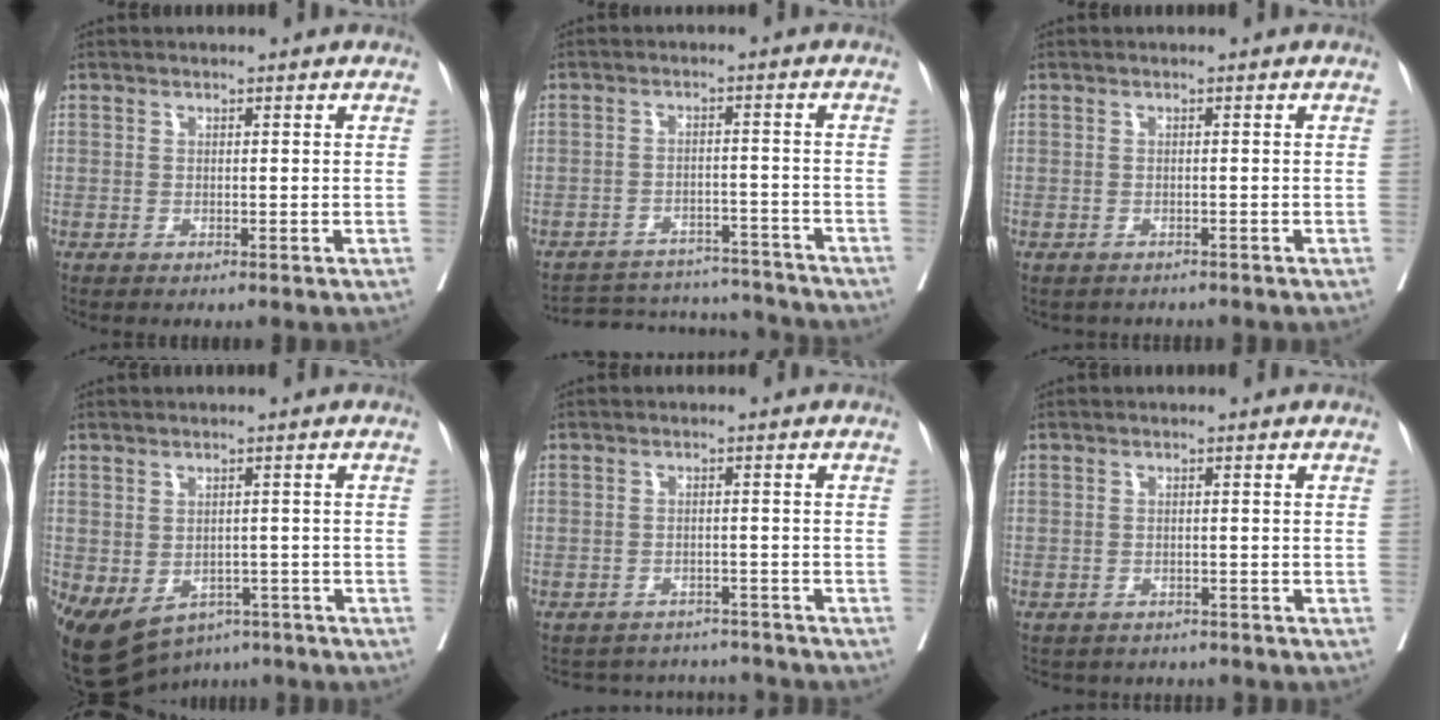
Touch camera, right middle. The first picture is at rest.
{"total": 13.7, "force": [-13.3, 2.8, 1.9], "torque": [-0.032, 0.017, -0.177]}
{"total": 2.3, "force": [-2.0, 1.0, 0.2], "torque": [-0.008, -0.001, -0.028]}
{"total": 10.9, "force": [-6.4, 7.2, 4.9], "torque": [-0.095, 0.006, -0.089]}
{"total": 7.3, "force": [-6.8, 2.7, -0.8], "torque": [0.018, 0.025, -0.084]}
{"total": 4.8, "force": [-4.3, 2.2, 0.0], "torque": [0.004, 0.001, -0.054]}